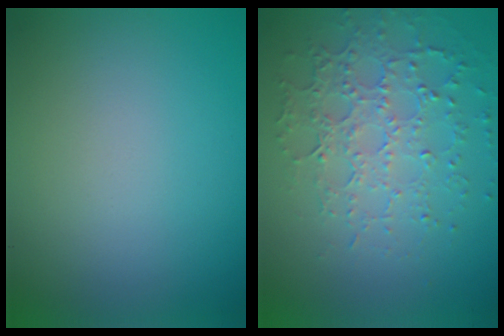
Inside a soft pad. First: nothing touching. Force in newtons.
{"total": 4.8, "press": 3.5, "slide": 3.4}